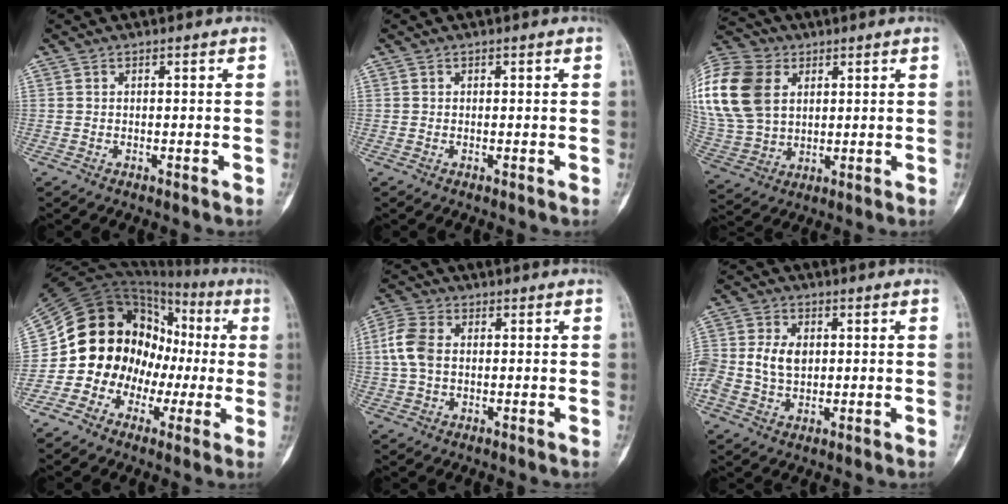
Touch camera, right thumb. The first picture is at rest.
{"total": 0.0}
{"total": 21.4, "force": [6.0, 15.6, 13.4], "torque": [-0.307, 0.014, 0.117]}
{"total": 16.4, "force": [-3.1, 14.2, 7.5], "torque": [-0.066, 0.103, -0.052]}
{"total": 6.7, "force": [0.4, 4.6, 4.9], "torque": [-0.115, 0.014, 0.001]}
{"total": 8.0, "force": [0.3, 5.9, 5.4], "torque": [-0.109, 0.009, 0.006]}